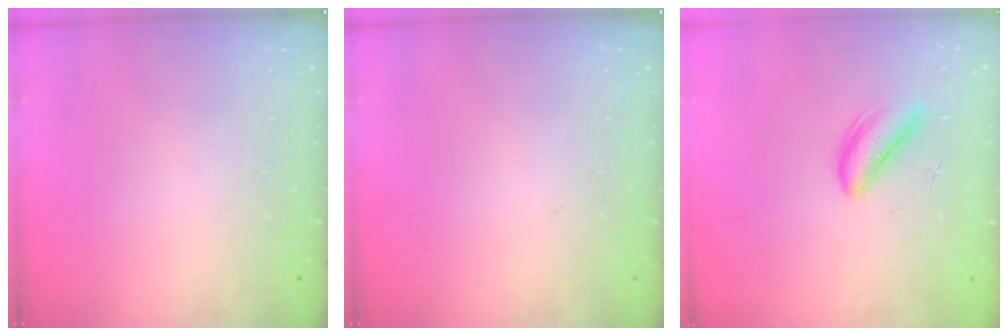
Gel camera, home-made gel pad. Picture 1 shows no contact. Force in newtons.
{"total": 0.0}
{"total": 4.9, "press": 4.9, "slide": 0.6}